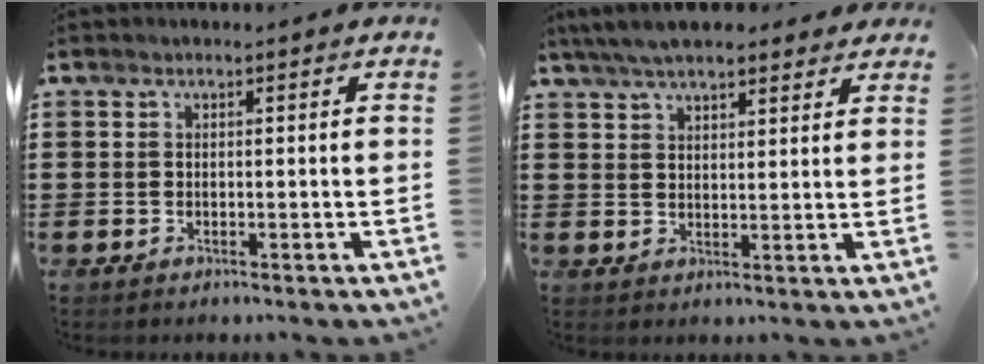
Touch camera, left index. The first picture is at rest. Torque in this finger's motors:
{"motor_torque": [2.14, 0.00, 0.29, -0.07]}